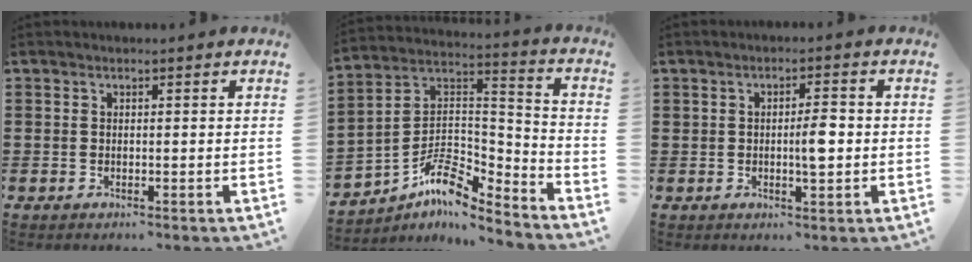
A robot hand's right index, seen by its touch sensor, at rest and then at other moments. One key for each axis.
{"total": 8.4, "fx": -6.0, "fy": 3.2, "fz": 5.0, "tx": -0.109, "ty": -0.006, "tz": -0.121}
{"total": 3.6, "fx": -0.2, "fy": 1.0, "fz": 3.5, "tx": -0.054, "ty": -0.001, "tz": -0.006}